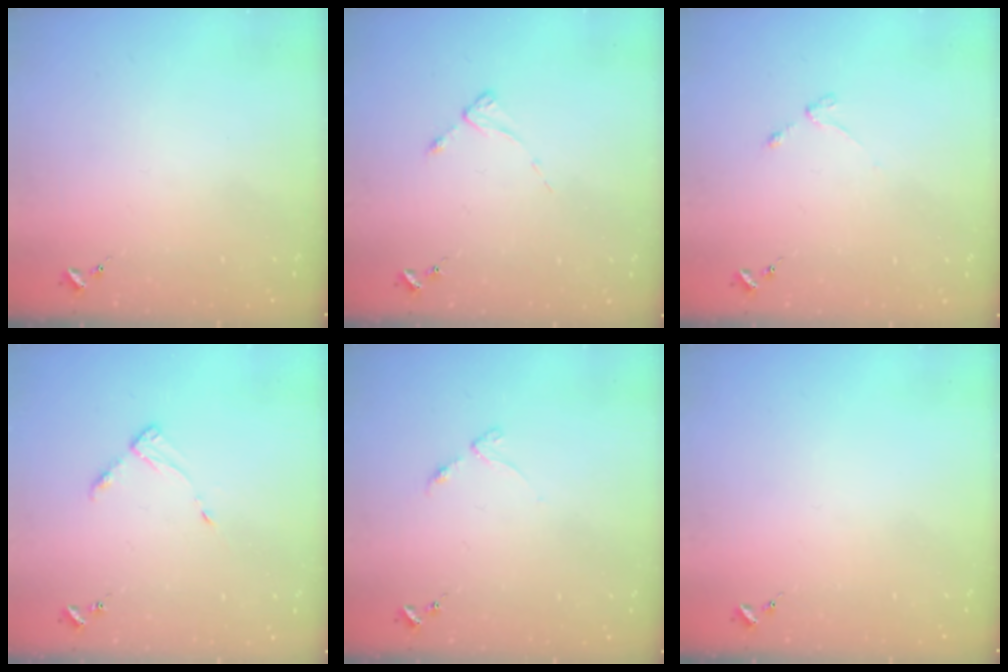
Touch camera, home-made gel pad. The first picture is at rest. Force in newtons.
{"total": 2.5, "press": 2.5, "slide": 0.3}
{"total": 3.0, "press": 2.9, "slide": 0.5}
{"total": 4.9, "press": 4.8, "slide": 0.6}
{"total": 3.5, "press": 3.5, "slide": 0.4}
{"total": 0.0}